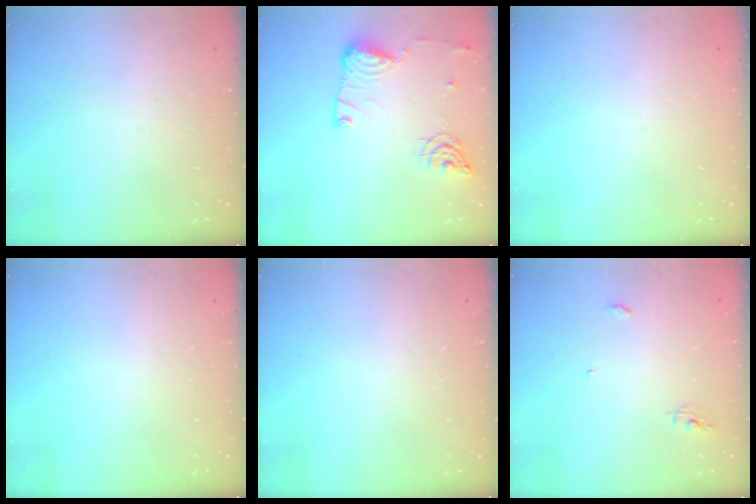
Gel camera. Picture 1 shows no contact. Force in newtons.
{"total": 13.4, "press": 13.4, "slide": 0.6}
{"total": 0.0}
{"total": 0.0}
{"total": 0.0}
{"total": 4.1, "press": 4.1, "slide": 0.3}